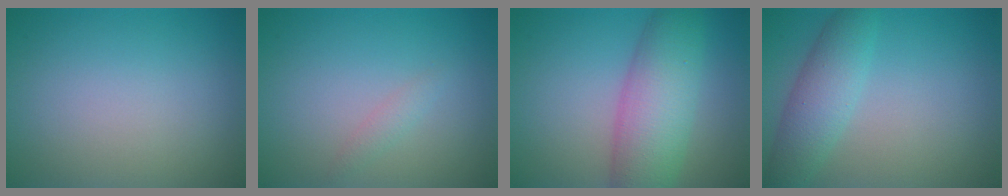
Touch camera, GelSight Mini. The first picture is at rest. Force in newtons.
{"total": 0.9, "press": 0.9, "slide": 0.0}
{"total": 7.1, "press": 7.1, "slide": 0.3}
{"total": 3.9, "press": 3.9, "slide": 0.1}